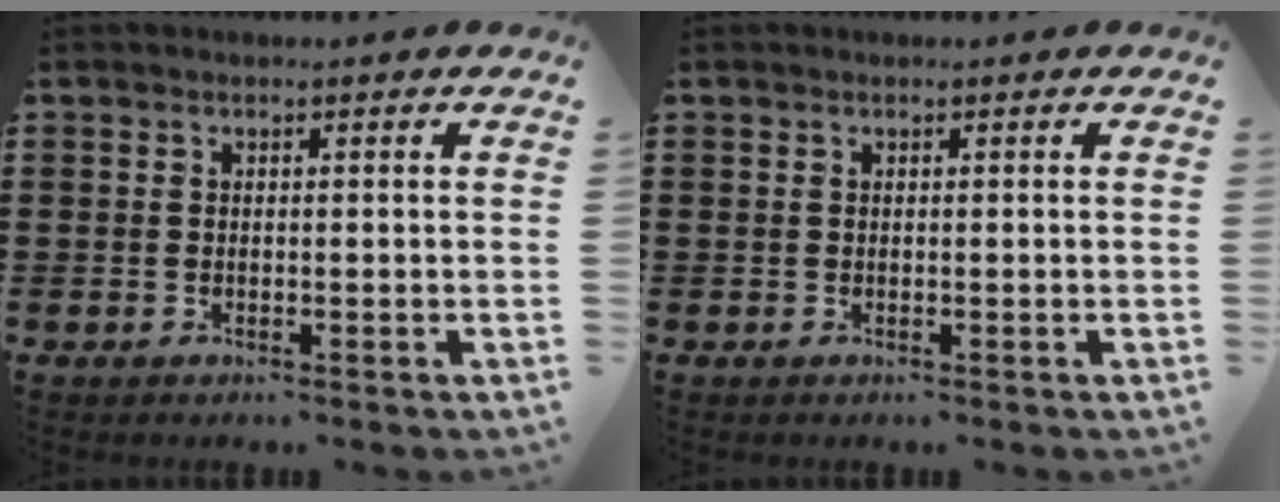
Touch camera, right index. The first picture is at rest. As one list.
[{"total": 0.0}]